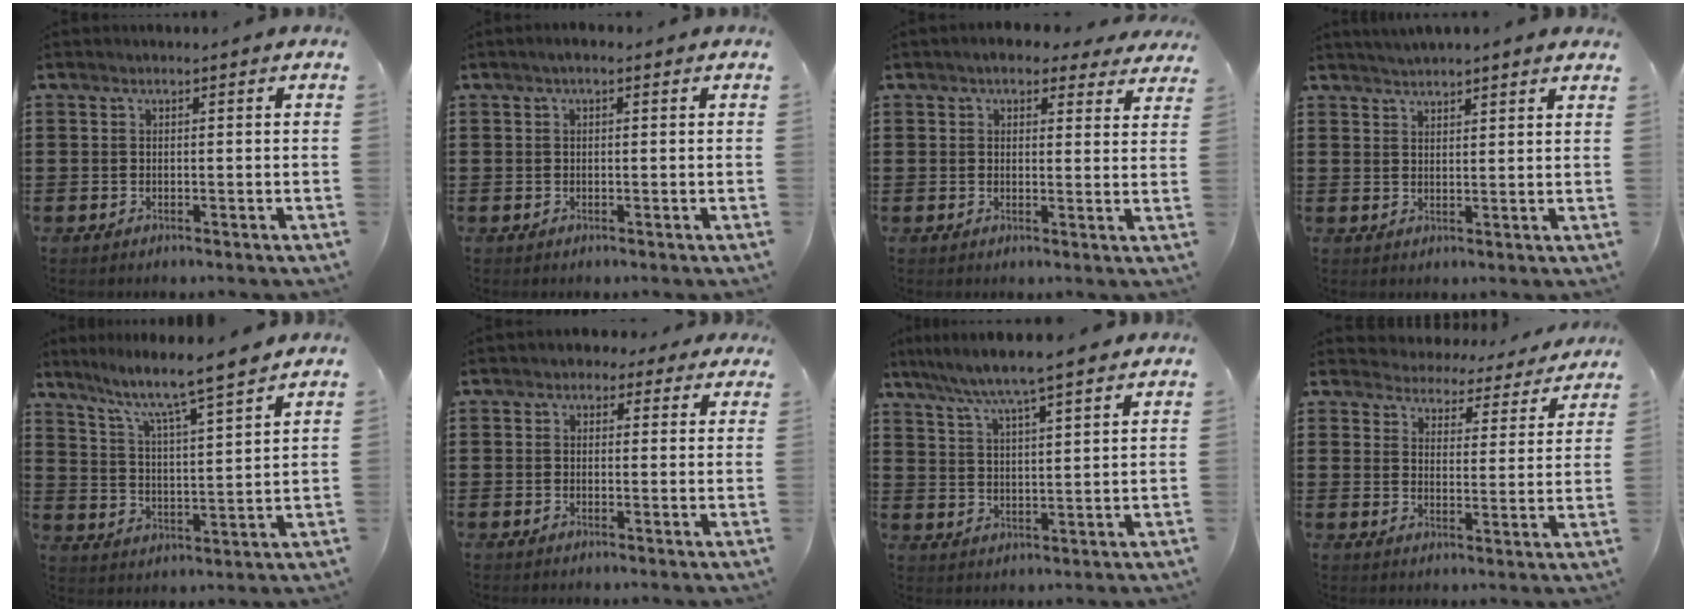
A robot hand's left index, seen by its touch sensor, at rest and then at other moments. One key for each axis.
{"total": 0.8, "fx": 0.0, "fy": 0.4, "fz": 0.7, "tx": -0.014, "ty": 0.004, "tz": -0.002}
{"total": 4.1, "fx": 3.4, "fy": 1.4, "fz": 1.7, "tx": -0.036, "ty": -0.004, "tz": 0.060}
{"total": 2.4, "fx": 2.3, "fy": -0.2, "fz": 0.3, "tx": -0.010, "ty": -0.003, "tz": 0.044}
{"total": 6.7, "fx": 5.8, "fy": -0.4, "fz": 3.4, "tx": -0.088, "ty": -0.044, "tz": 0.091}
{"total": 1.8, "fx": 0.9, "fy": 1.5, "fz": 0.6, "tx": -0.011, "ty": 0.006, "tz": 0.013}
{"total": 5.9, "fx": 5.0, "fy": -0.2, "fz": 3.1, "tx": -0.078, "ty": -0.021, "tz": 0.085}
{"total": 4.1, "fx": 4.0, "fy": 0.5, "fz": -0.5, "tx": -0.016, "ty": -0.034, "tz": 0.067}